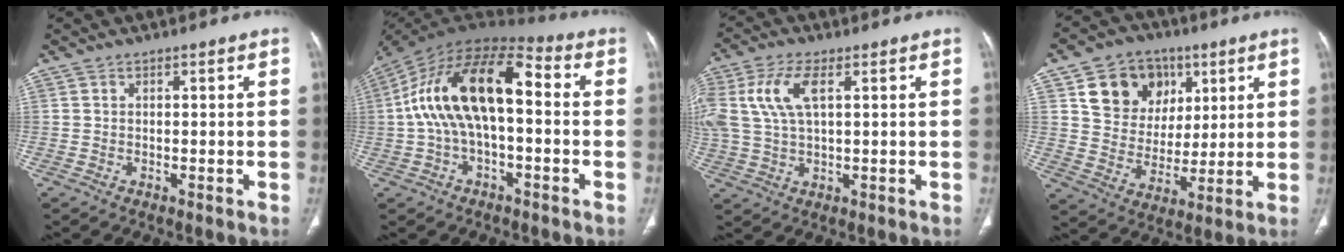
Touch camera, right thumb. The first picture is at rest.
{"total": 18.3, "force": [0.5, 8.9, 16.0], "torque": [-0.293, 0.054, -0.001]}
{"total": 10.4, "force": [3.0, 4.8, 8.7], "torque": [-0.211, 0.012, 0.064]}
{"total": 14.8, "force": [6.3, 12.0, 5.8], "torque": [-0.056, -0.013, 0.115]}